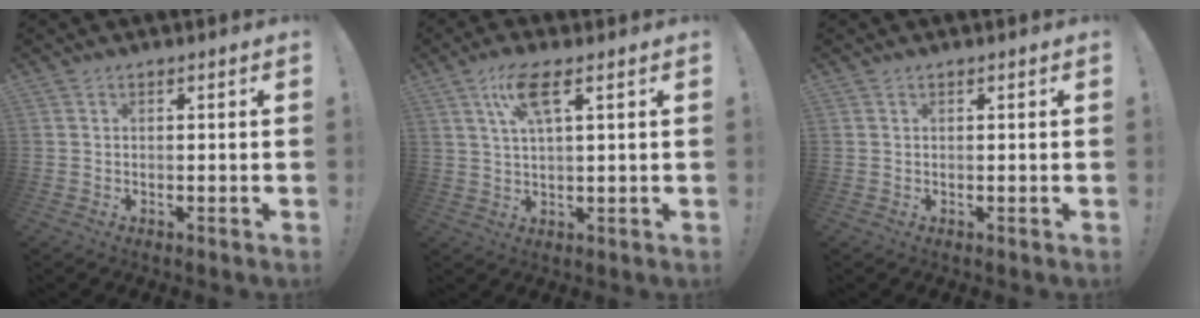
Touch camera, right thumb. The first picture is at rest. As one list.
[{"total": 8.1, "force": [3.8, 1.9, 6.8], "torque": [-0.129, -0.001, 0.067]}, {"total": 0.0}]